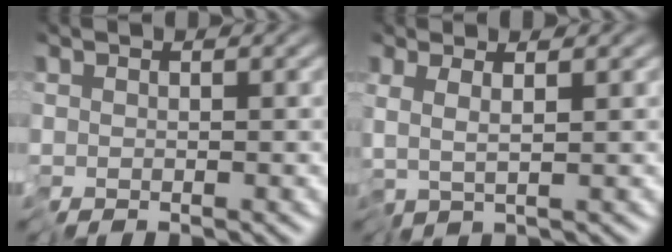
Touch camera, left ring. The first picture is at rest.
{"total": 1.7, "force": [0.6, -0.5, 1.5], "torque": [-0.028, 0.005, 0.013]}